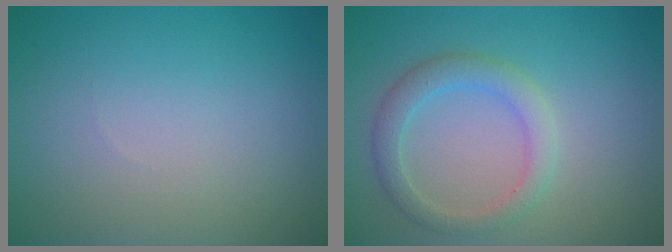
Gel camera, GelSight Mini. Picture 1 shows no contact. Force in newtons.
{"total": 2.8, "press": 2.8, "slide": 0.2}